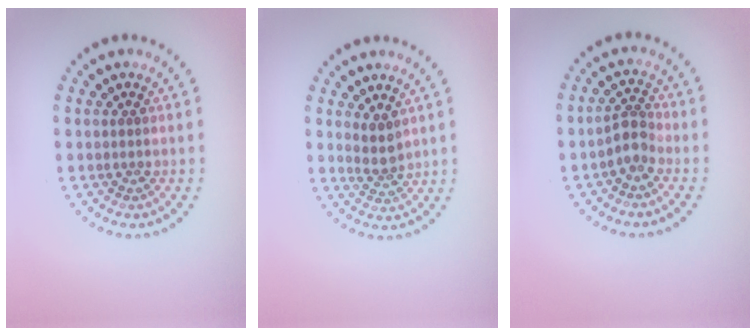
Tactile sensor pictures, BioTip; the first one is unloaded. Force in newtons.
{"total": 1.8, "press": 1.5, "slide": 1.1}
{"total": 2.1, "press": 1.7, "slide": 1.2}